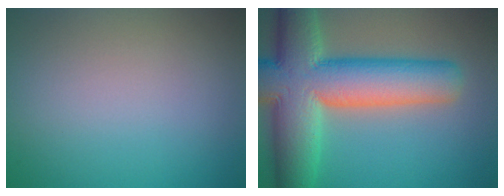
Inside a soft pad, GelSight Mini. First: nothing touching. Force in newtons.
{"total": 13.4, "press": 13.4, "slide": 0.5}